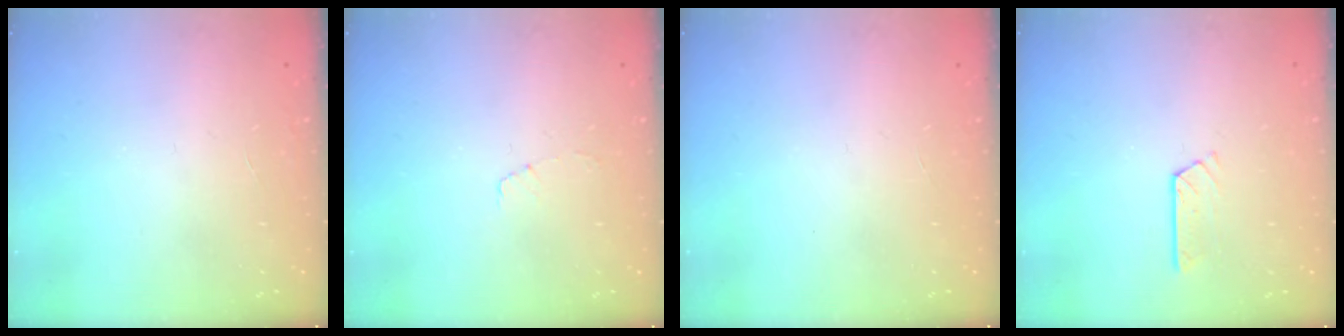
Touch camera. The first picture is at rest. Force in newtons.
{"total": 3.8, "press": 3.8, "slide": 0.3}
{"total": 0.0}
{"total": 4.5, "press": 4.4, "slide": 0.4}